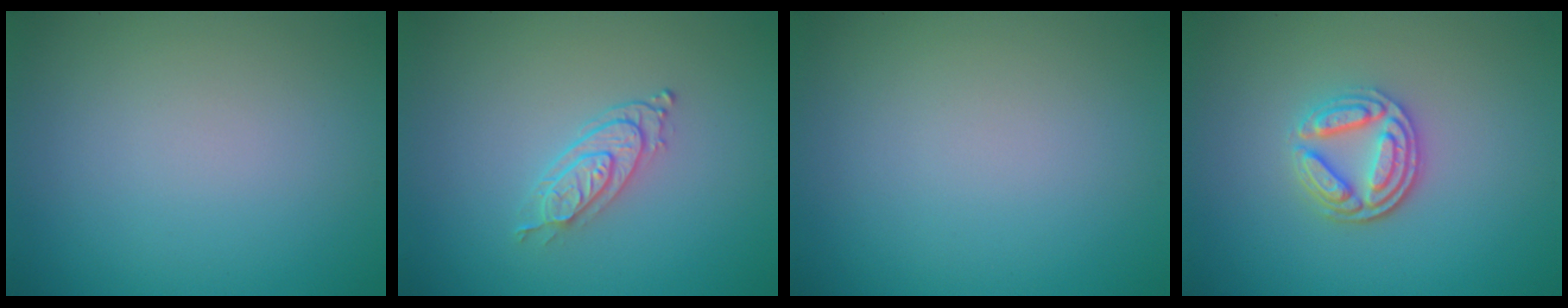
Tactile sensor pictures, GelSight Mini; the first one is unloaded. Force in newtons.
{"total": 2.7, "press": 2.1, "slide": 1.6}
{"total": 0.0}
{"total": 3.6, "press": 3.2, "slide": 1.8}